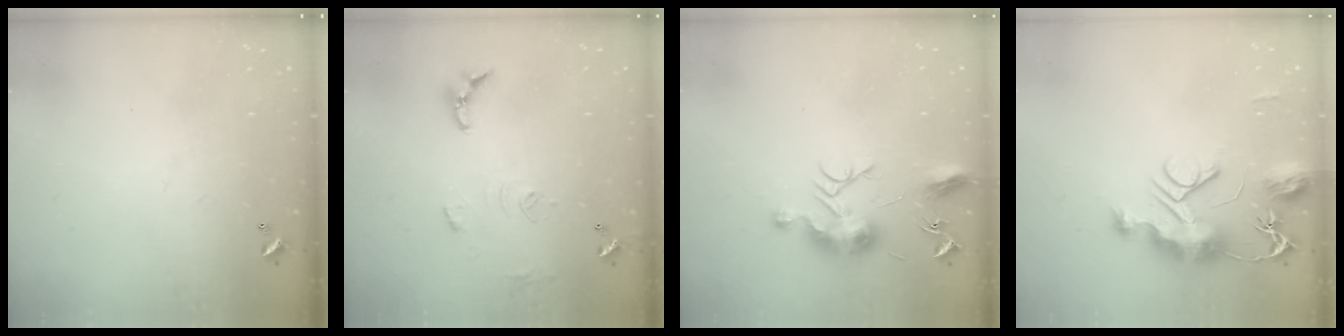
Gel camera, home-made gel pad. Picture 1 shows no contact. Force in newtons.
{"total": 10.1, "press": 10.0, "slide": 0.8}
{"total": 12.0, "press": 12.0, "slide": 0.5}
{"total": 11.5, "press": 11.5, "slide": 1.2}